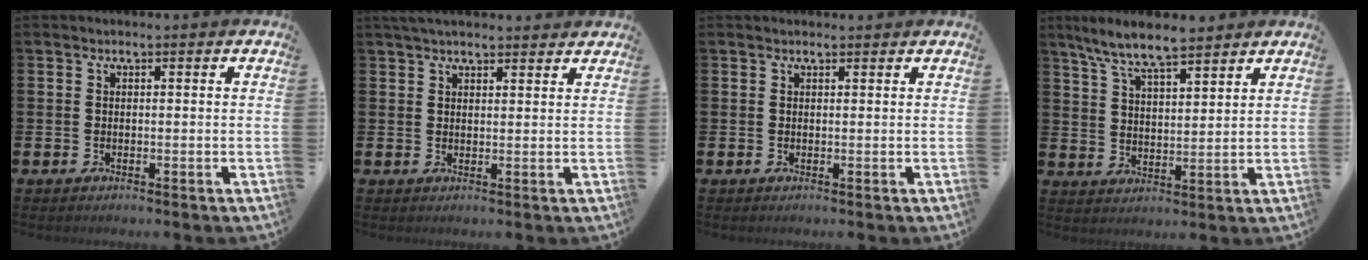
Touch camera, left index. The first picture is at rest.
{"total": 3.2, "force": [3.0, 0.6, 0.8], "torque": [-0.018, -0.007, 0.055]}
{"total": 0.6, "force": [0.6, 0.2, 0.0], "torque": [0.012, -0.004, 0.008]}
{"total": 8.0, "force": [7.2, 1.2, 3.1], "torque": [-0.088, -0.022, 0.133]}